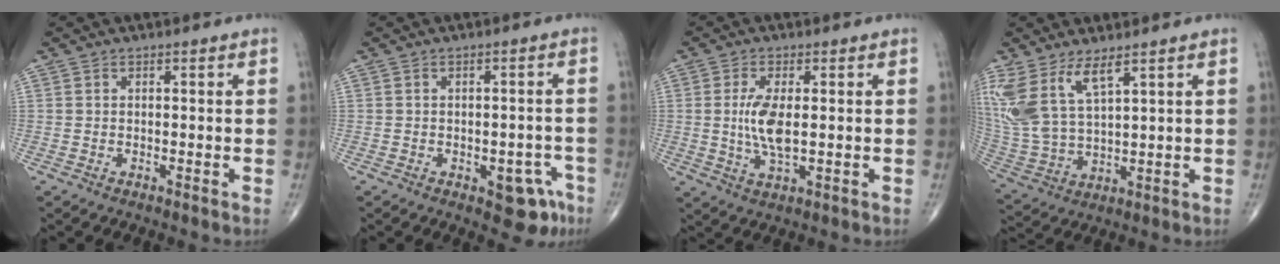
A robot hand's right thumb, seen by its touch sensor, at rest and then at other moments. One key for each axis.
{"total": 6.7, "fx": -3.3, "fy": 3.4, "fz": 4.7, "tx": -0.027, "ty": 0.018, "tz": -0.036}
{"total": 6.8, "fx": 0.3, "fy": 2.5, "fz": 6.3, "tx": -0.131, "ty": -0.011, "tz": 0.009}
{"total": 12.2, "fx": 6.8, "fy": 4.3, "fz": 9.2, "tx": -0.209, "ty": -0.029, "tz": 0.155}